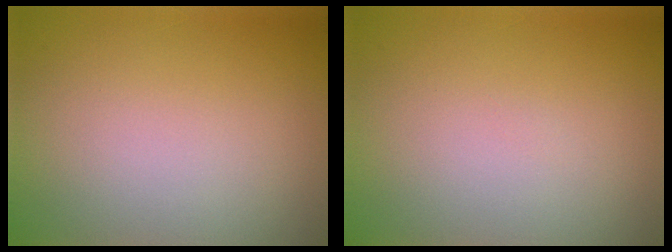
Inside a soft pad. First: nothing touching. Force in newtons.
{"total": 0.0}